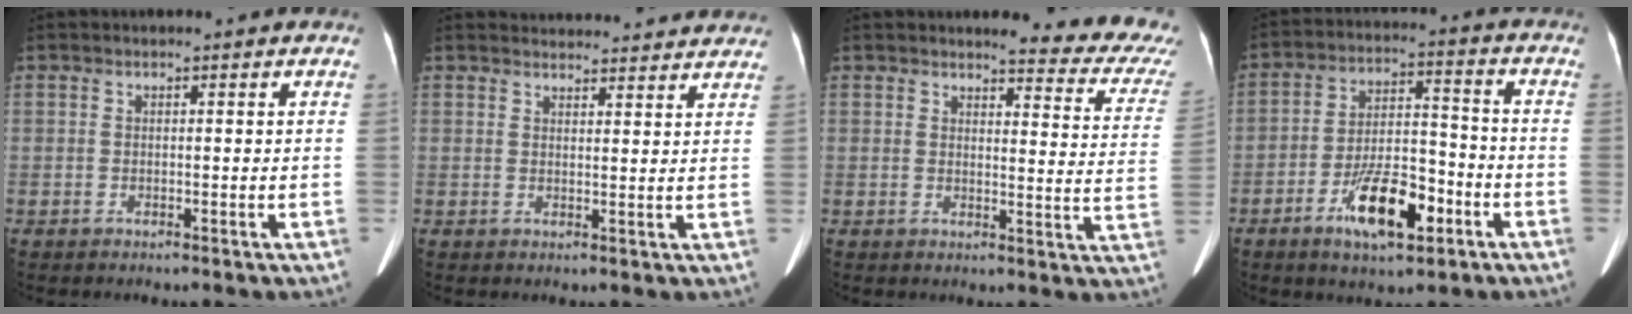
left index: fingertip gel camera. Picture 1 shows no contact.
{"total": 12.9, "force": [12.4, 2.3, 2.4], "torque": [-0.013, 0.024, 0.137]}
{"total": 12.3, "force": [11.5, 1.5, 4.1], "torque": [-0.025, -0.062, 0.099]}
{"total": 11.2, "force": [-5.6, 3.9, 8.8], "torque": [-0.165, 0.007, -0.092]}